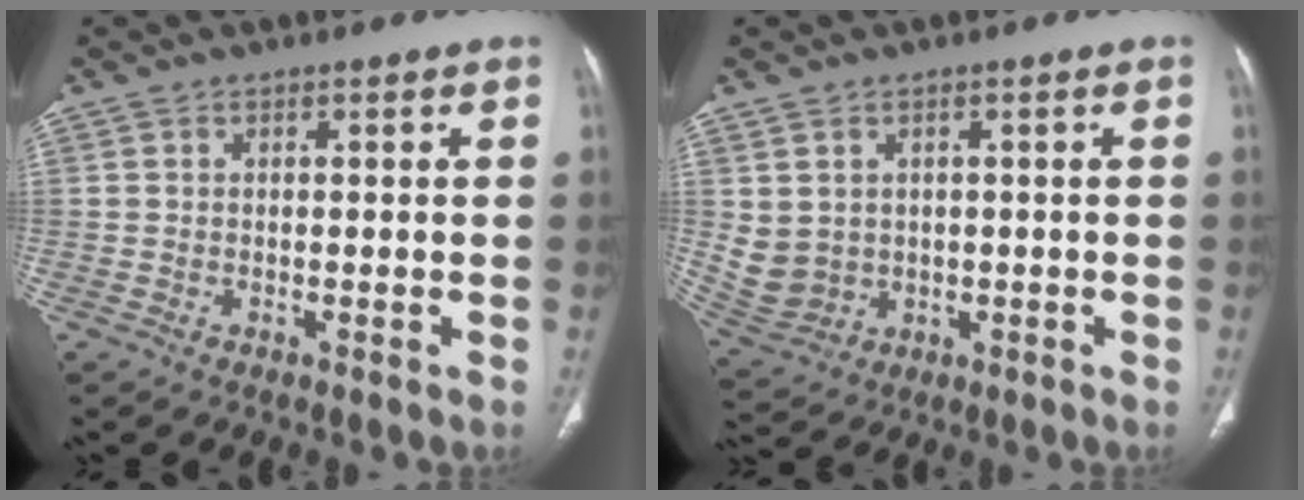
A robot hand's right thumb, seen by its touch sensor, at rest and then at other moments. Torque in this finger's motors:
{"motor_torque": [-0.34, 0.57, 0.46, 0.69, 0.15]}